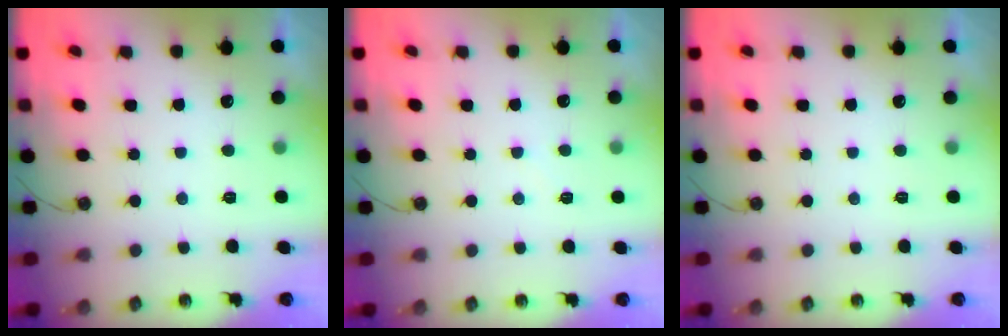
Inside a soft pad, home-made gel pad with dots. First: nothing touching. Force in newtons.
{"total": 4.1, "press": 4.1, "slide": 0.6}
{"total": 0.0}